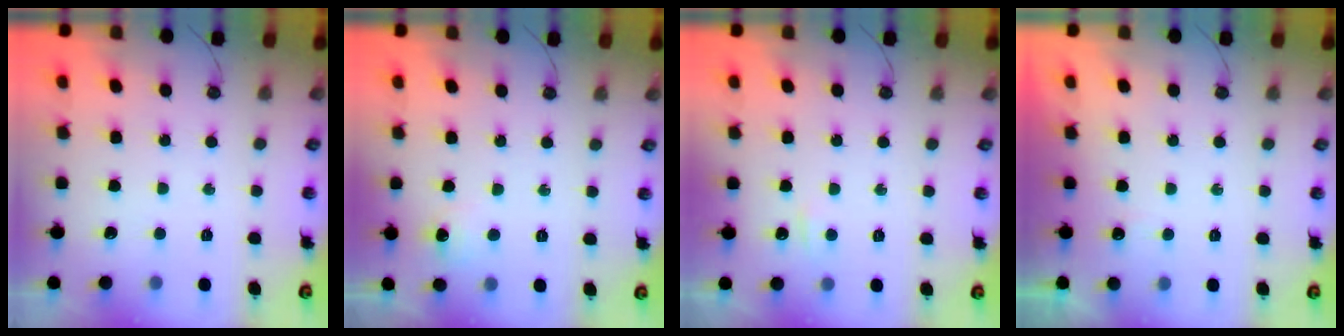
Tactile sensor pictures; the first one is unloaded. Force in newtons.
{"total": 5.7, "press": 5.7, "slide": 0.8}
{"total": 2.8, "press": 2.8, "slide": 0.5}
{"total": 2.2, "press": 2.2, "slide": 0.5}